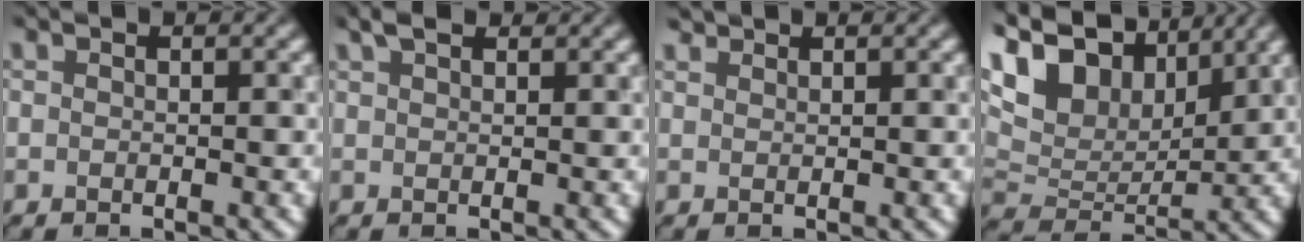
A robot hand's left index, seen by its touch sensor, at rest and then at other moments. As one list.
[{"total": 1.9, "force": [1.7, 0.5, 0.8], "torque": [-0.010, 0.012, 0.033]}, {"total": 1.2, "force": [1.2, 0.2, -0.1], "torque": [0.002, 0.001, 0.019]}, {"total": 11.1, "force": [6.9, 5.7, 6.5], "torque": [-0.143, 0.026, 0.112]}]